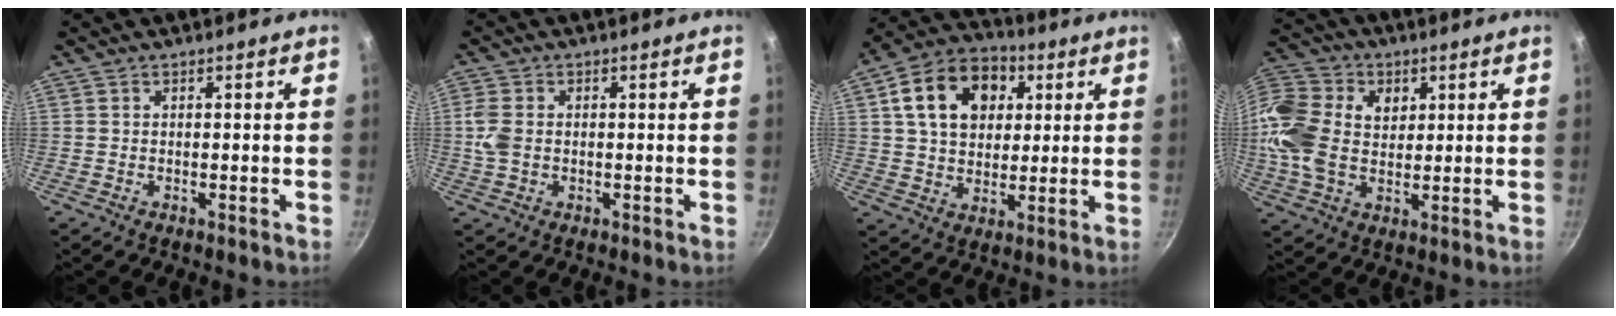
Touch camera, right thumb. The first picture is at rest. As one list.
[{"total": 4.3, "force": [0.0, 3.1, 3.1], "torque": [-0.070, 0.004, -0.001]}, {"total": 16.4, "force": [4.8, 12.0, 10.2], "torque": [-0.146, 0.012, 0.069]}, {"total": 18.9, "force": [3.0, 14.3, 12.0], "torque": [-0.258, 0.019, 0.043]}]